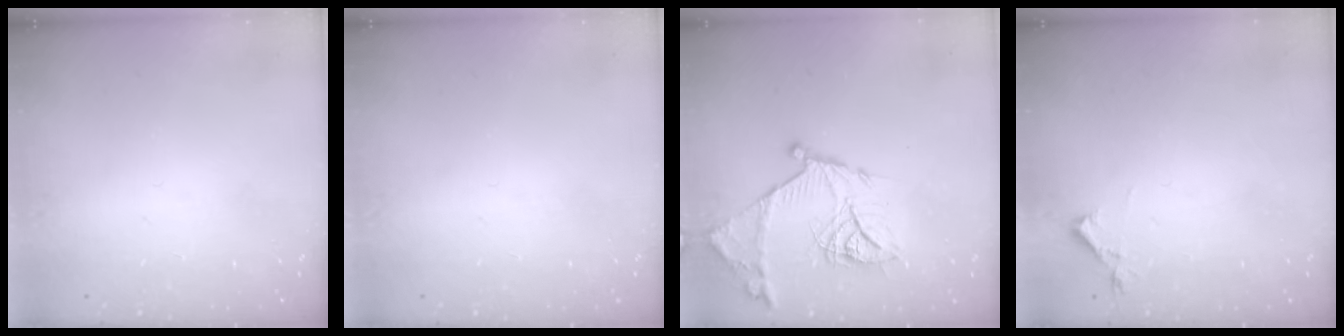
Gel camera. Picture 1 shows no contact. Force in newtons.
{"total": 0.0}
{"total": 18.1, "press": 18.0, "slide": 1.7}
{"total": 3.4, "press": 3.3, "slide": 0.7}